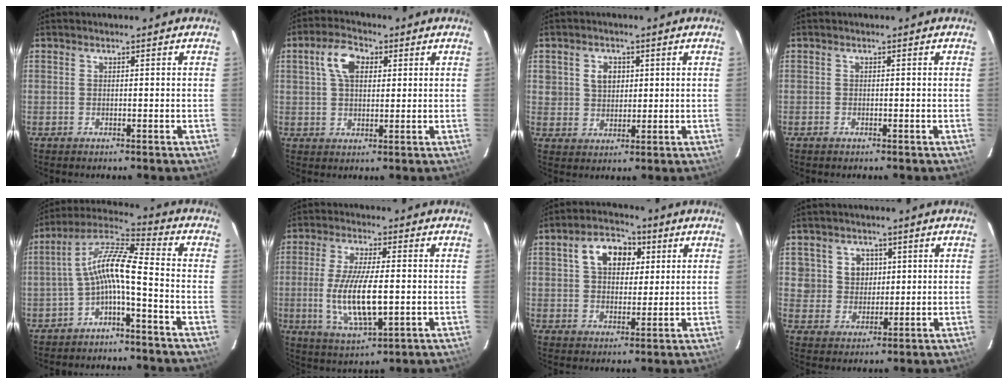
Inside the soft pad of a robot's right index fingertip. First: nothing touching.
{"total": 6.6, "force": [2.2, 4.0, 4.8], "torque": [-0.091, 0.022, 0.041]}
{"total": 4.8, "force": [1.5, 4.1, 2.1], "torque": [-0.035, 0.013, 0.032]}
{"total": 0.6, "force": [-0.5, 0.3, 0.2], "torque": [-0.005, -0.001, -0.010]}
{"total": 9.2, "force": [-3.0, 1.4, 8.6], "torque": [-0.191, 0.023, -0.060]}
{"total": 12.7, "force": [-1.5, 3.8, 12.1], "torque": [-0.238, -0.016, -0.021]}
{"total": 9.4, "force": [3.2, 6.4, 6.2], "torque": [-0.110, 0.030, 0.054]}
{"total": 6.4, "force": [2.0, 6.0, 1.2], "torque": [-0.024, 0.021, 0.043]}